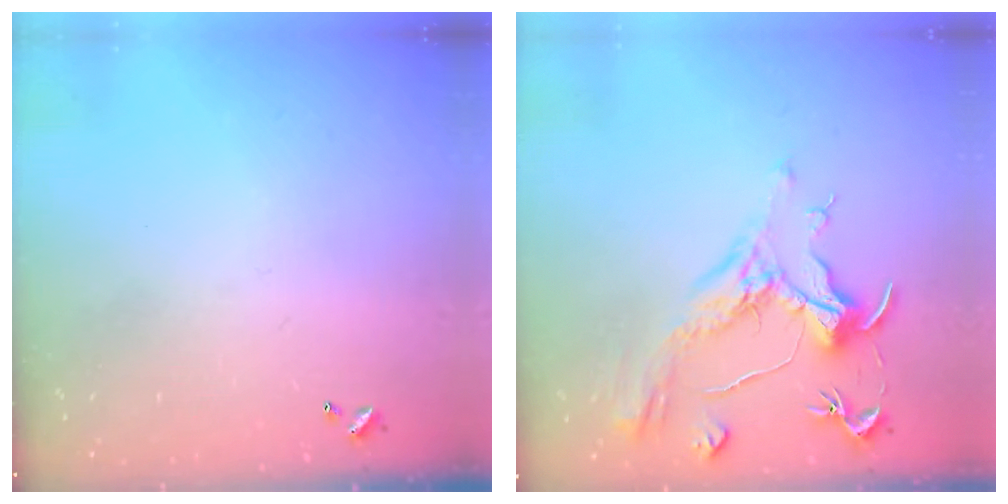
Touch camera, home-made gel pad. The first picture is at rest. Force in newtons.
{"total": 1.1, "press": 0.1, "slide": 1.1}